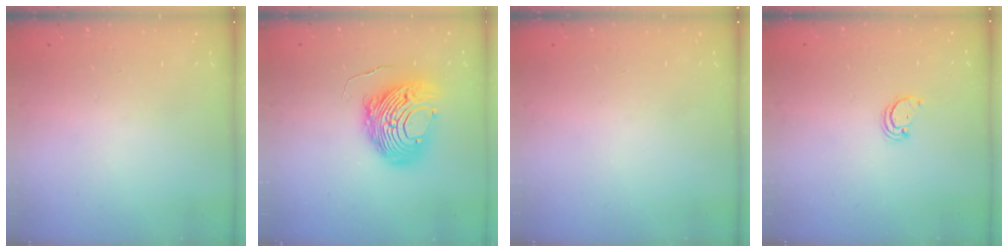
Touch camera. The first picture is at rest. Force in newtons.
{"total": 14.7, "press": 14.6, "slide": 1.4}
{"total": 0.0}
{"total": 2.2, "press": 2.2, "slide": 0.1}